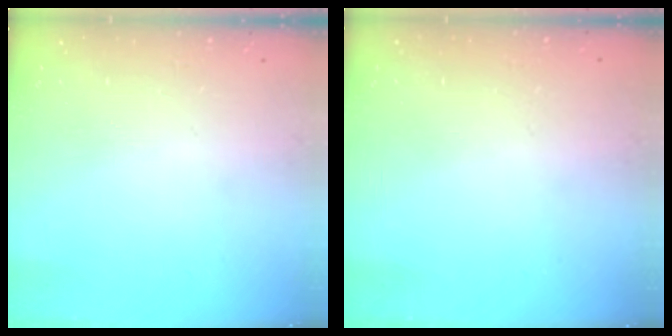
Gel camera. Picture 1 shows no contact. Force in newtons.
{"total": 0.5, "press": 0.5, "slide": 0.1}